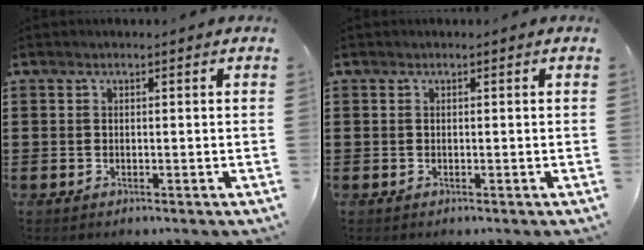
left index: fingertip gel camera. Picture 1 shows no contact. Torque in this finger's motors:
{"motor_torque": [0.00, 0.00, 0.00, 0.01]}